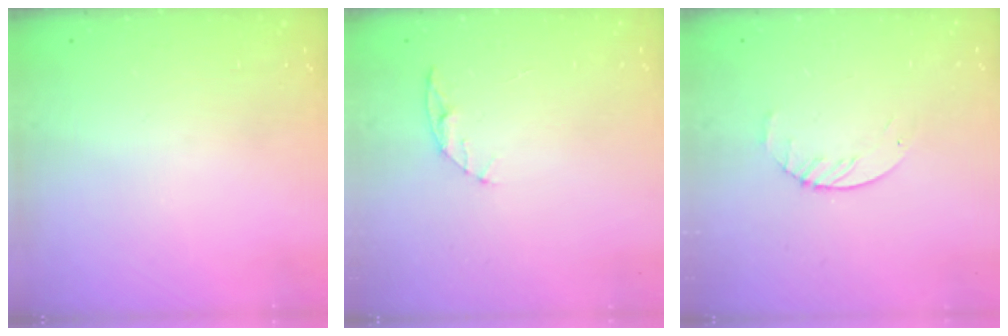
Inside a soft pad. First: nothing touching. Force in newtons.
{"total": 5.7, "press": 5.6, "slide": 0.7}
{"total": 3.1, "press": 3.1, "slide": 0.4}